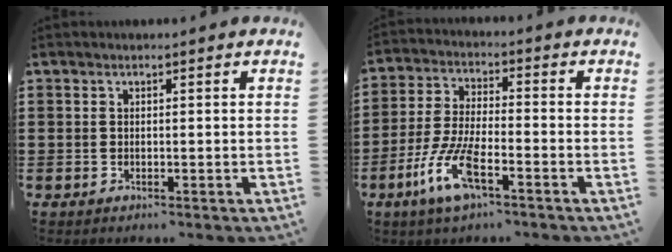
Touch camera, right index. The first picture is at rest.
{"total": 8.8, "force": [-4.5, 2.3, 7.2], "torque": [-0.174, -0.015, -0.089]}